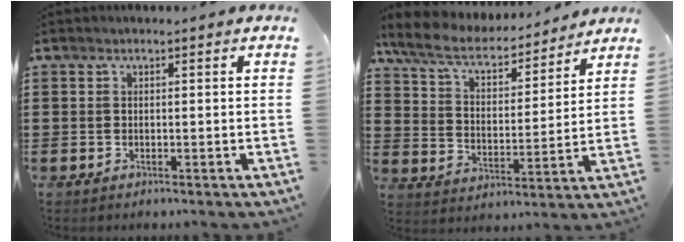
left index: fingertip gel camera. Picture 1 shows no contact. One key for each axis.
{"total": 7.8, "fx": 6.4, "fy": 2.1, "fz": 3.8, "tx": -0.101, "ty": -0.033, "tz": 0.110}